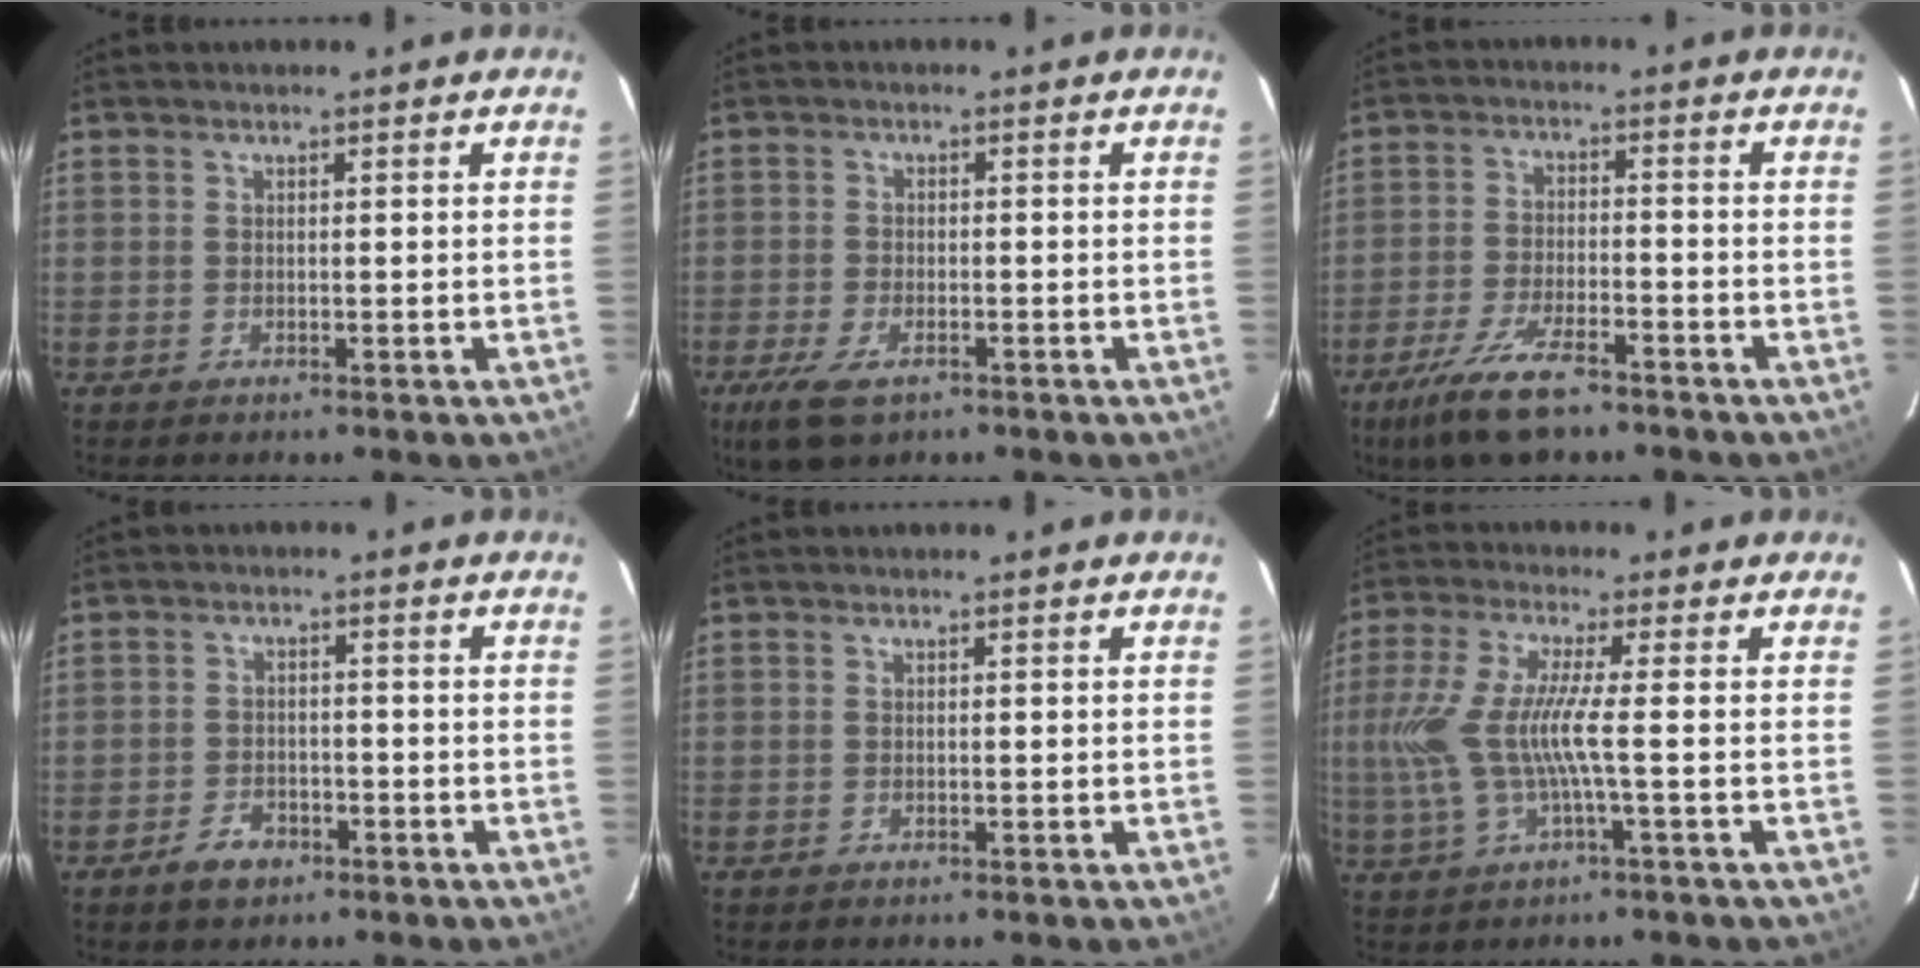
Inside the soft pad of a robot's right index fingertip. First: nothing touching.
{"total": 7.0, "force": [-4.1, 3.2, 4.6], "torque": [-0.115, -0.020, -0.075]}
{"total": 10.9, "force": [-7.8, 3.4, 6.8], "torque": [-0.161, -0.018, -0.142]}
{"total": 4.4, "force": [-2.9, 2.9, 1.7], "torque": [-0.041, 0.010, -0.043]}
{"total": 0.0}
{"total": 9.4, "force": [-1.2, 0.0, 9.3], "torque": [-0.197, -0.006, -0.017]}